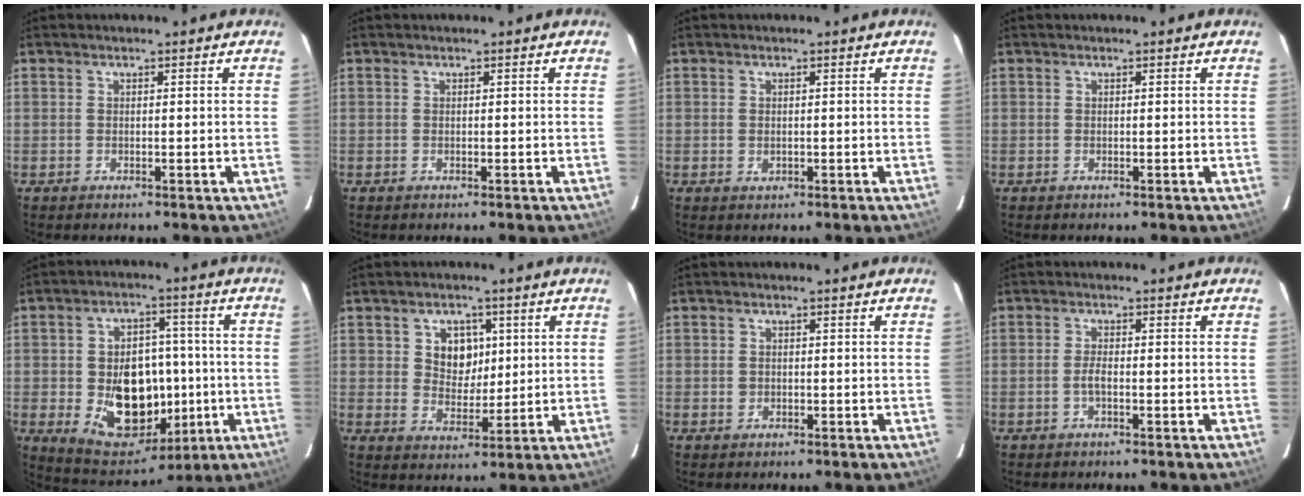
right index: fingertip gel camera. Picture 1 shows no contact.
{"total": 0.0}
{"total": 0.9, "force": [-0.1, 0.8, 0.5], "torque": [-0.005, 0.001, 0.001]}
{"total": 0.0}
{"total": 16.4, "force": [-2.3, 12.0, 10.9], "torque": [-0.215, 0.010, -0.008]}
{"total": 6.4, "force": [1.8, 5.2, 3.2], "torque": [-0.052, 0.009, 0.039]}
{"total": 1.2, "force": [-0.2, 1.1, 0.3], "torque": [-0.001, 0.002, 0.000]}
{"total": 1.7, "force": [-0.6, 0.4, 1.5], "torque": [-0.032, 0.003, -0.012]}